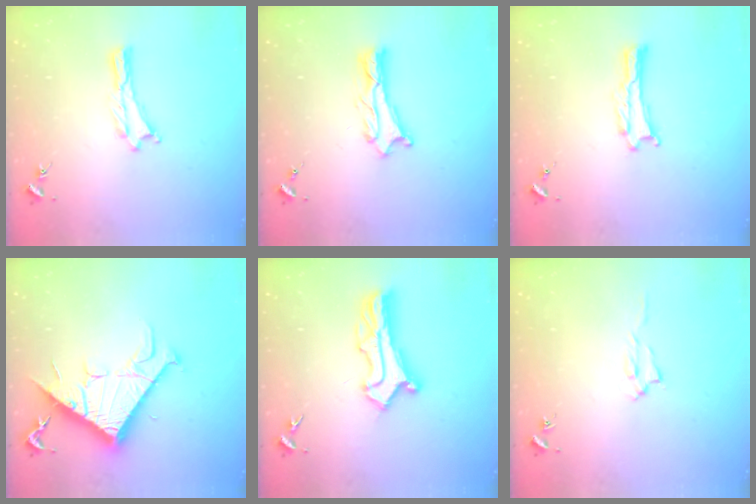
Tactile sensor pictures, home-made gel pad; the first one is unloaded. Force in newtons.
{"total": 1.8, "press": 1.8, "slide": 0.2}
{"total": 0.0}
{"total": 12.4, "press": 12.4, "slide": 0.2}
{"total": 6.7, "press": 6.7, "slide": 0.6}
{"total": 1.4, "press": 1.4, "slide": 0.2}